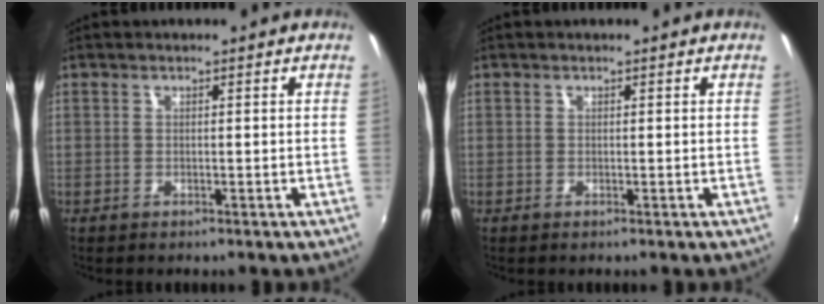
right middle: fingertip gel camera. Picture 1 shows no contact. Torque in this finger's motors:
{"motor_torque": [0.00, 0.00, 0.00, 0.00]}